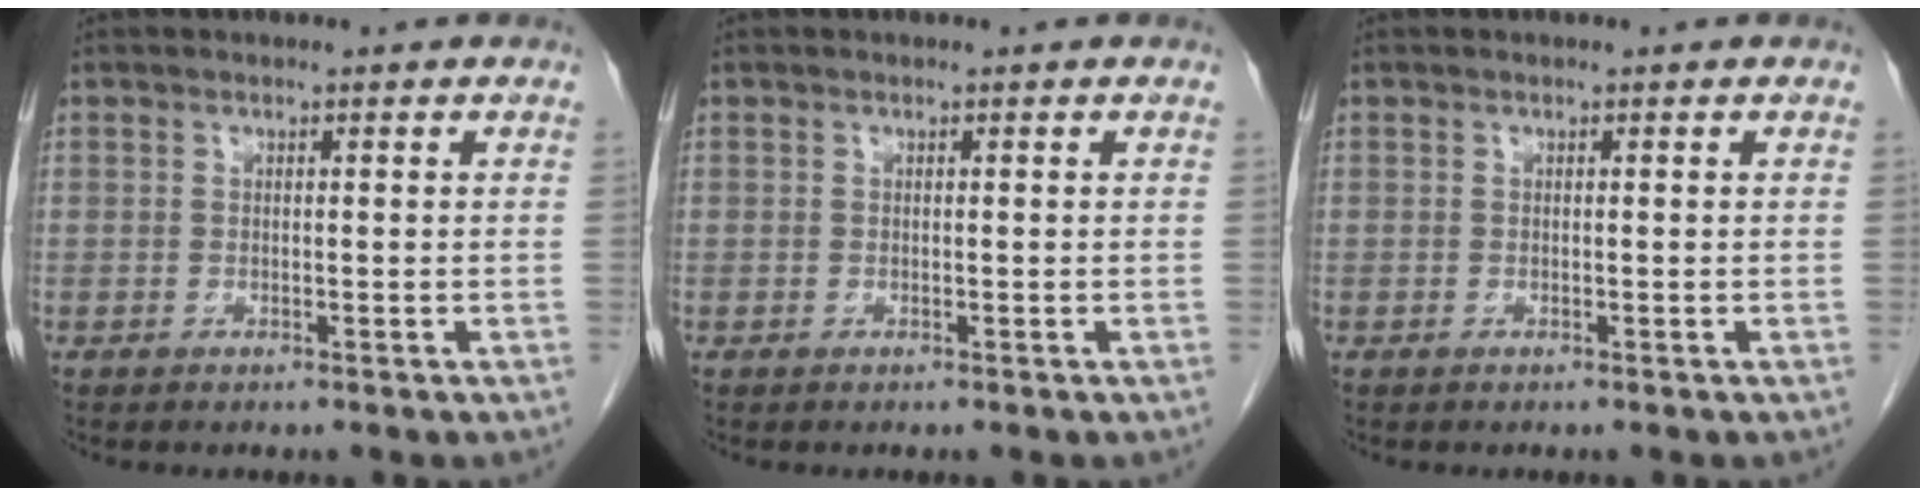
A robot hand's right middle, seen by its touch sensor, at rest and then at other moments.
{"total": 0.0}
{"total": 0.0}